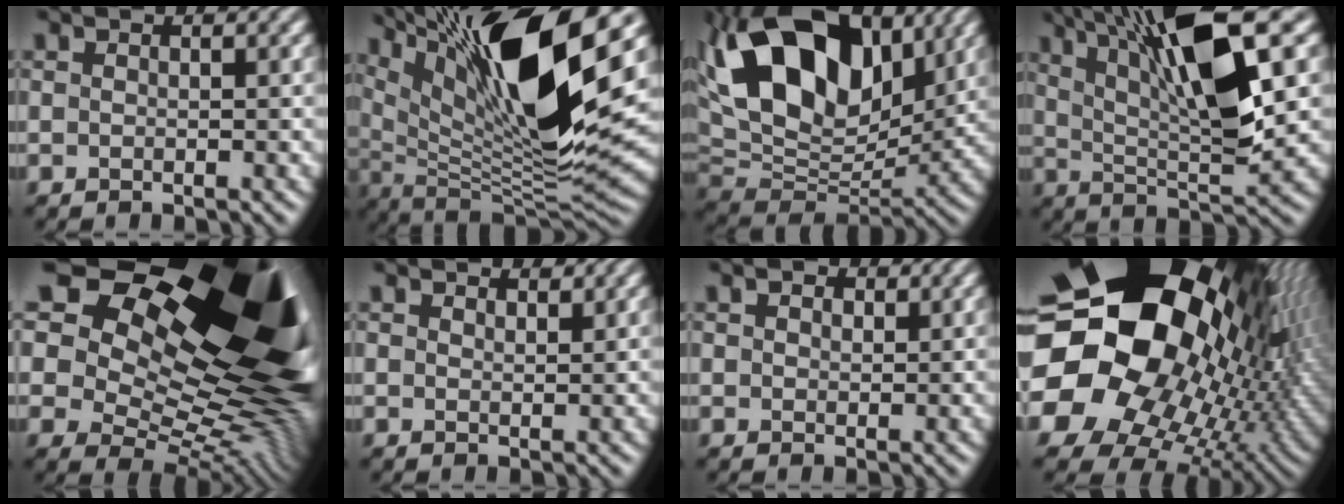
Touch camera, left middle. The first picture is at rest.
{"total": 15.4, "force": [6.9, 4.2, 13.2], "torque": [-0.232, -0.003, 0.121]}
{"total": 14.0, "force": [5.4, 8.8, 9.4], "torque": [-0.167, 0.023, 0.093]}
{"total": 11.3, "force": [4.9, 2.8, 9.8], "torque": [-0.173, 0.005, 0.084]}
{"total": 22.7, "force": [9.3, 14.4, 14.9], "torque": [-0.251, 0.047, 0.165]}
{"total": 1.2, "force": [1.2, 0.1, -0.2], "torque": [0.002, -0.003, 0.016]}
{"total": 1.1, "force": [0.8, 0.8, -0.1], "torque": [0.000, -0.002, 0.009]}
{"total": 24.1, "force": [4.4, 19.6, 13.3], "torque": [-0.258, -0.025, 0.054]}